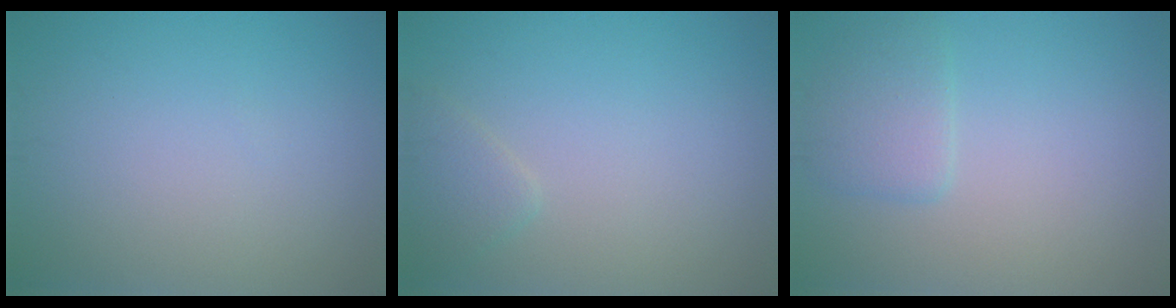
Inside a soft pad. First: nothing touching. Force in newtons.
{"total": 1.6, "press": 1.6, "slide": 0.1}
{"total": 2.3, "press": 2.3, "slide": 0.2}